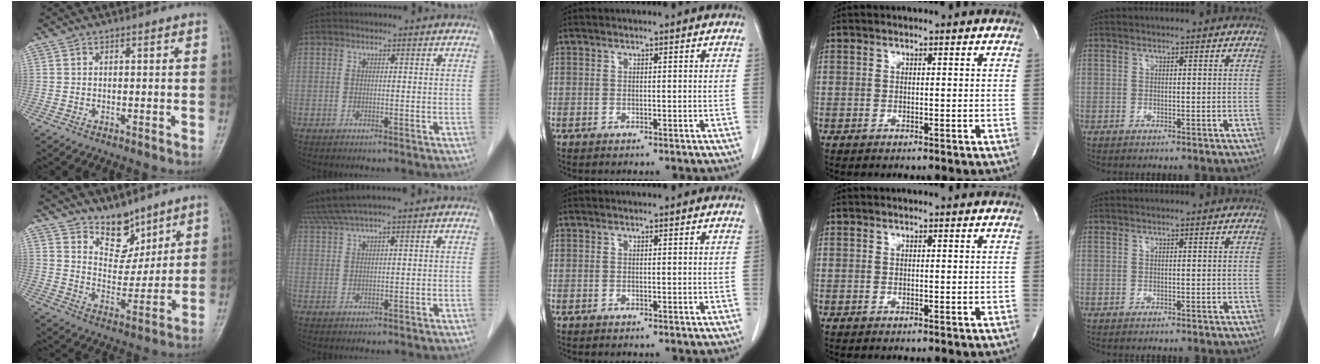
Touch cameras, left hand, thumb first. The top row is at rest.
{"thumb": {"total": 8.9, "force": [6.8, 4.9, 3.0], "torque": [-0.013, -0.055, 0.125]}, "index": {"total": 3.8, "force": [3.2, -1.2, 1.8], "torque": [-0.046, 0.021, 0.071]}}